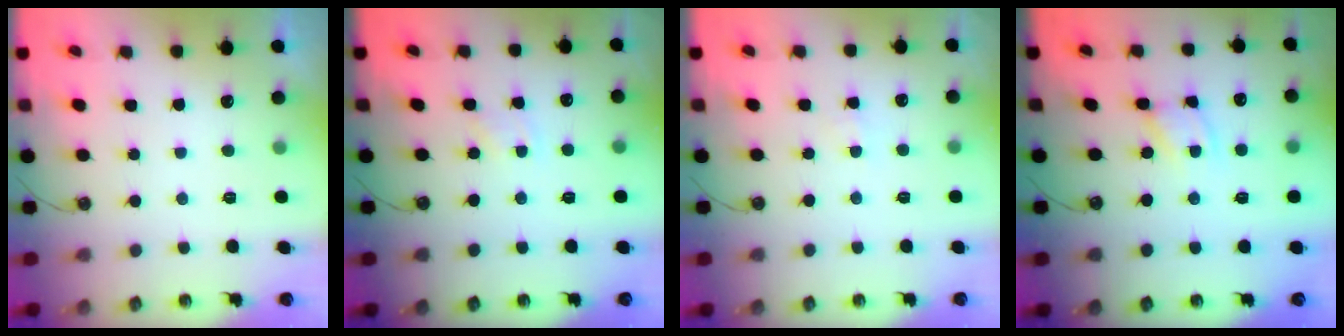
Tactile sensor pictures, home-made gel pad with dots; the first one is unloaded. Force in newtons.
{"total": 1.5, "press": 1.4, "slide": 0.3}
{"total": 2.3, "press": 2.3, "slide": 0.4}
{"total": 3.6, "press": 3.6, "slide": 0.2}